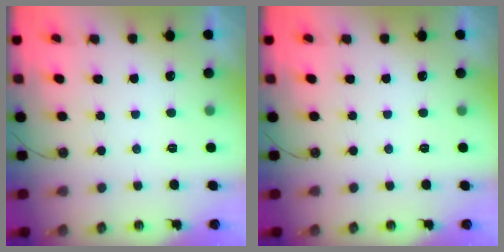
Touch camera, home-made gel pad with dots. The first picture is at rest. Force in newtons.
{"total": 0.0}